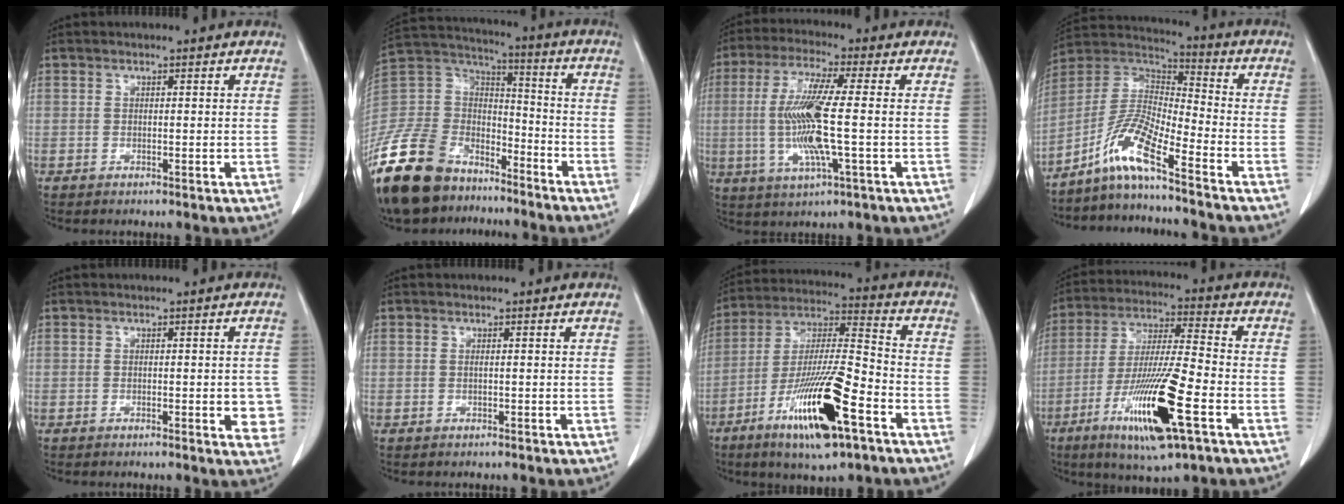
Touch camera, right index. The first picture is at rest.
{"total": 22.0, "force": [-16.2, 11.4, 9.5], "torque": [-0.239, 0.024, -0.296]}
{"total": 11.9, "force": [-0.9, 0.5, 11.8], "torque": [-0.250, -0.006, -0.022]}
{"total": 10.3, "force": [-7.2, -0.1, 7.4], "torque": [-0.158, 0.005, -0.143]}
{"total": 3.4, "force": [-0.8, 1.0, 3.2], "torque": [-0.023, -0.002, -0.011]}
{"total": 0.0}
{"total": 18.3, "force": [-9.0, 2.4, 15.8], "torque": [-0.309, -0.025, -0.155]}
{"total": 17.1, "force": [-7.1, 1.3, 15.5], "torque": [-0.307, -0.030, -0.127]}